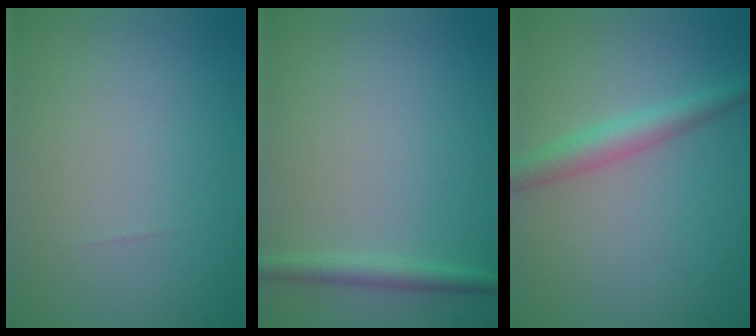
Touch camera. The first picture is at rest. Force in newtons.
{"total": 1.7, "press": 1.7, "slide": 0.0}
{"total": 2.8, "press": 2.8, "slide": 0.0}